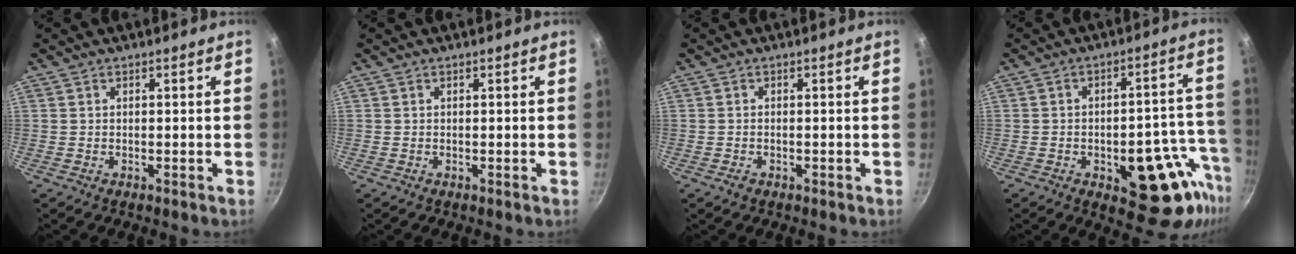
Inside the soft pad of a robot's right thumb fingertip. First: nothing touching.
{"total": 0.0}
{"total": 1.2, "force": [-0.7, 0.8, 0.6], "torque": [-0.011, 0.002, -0.010]}
{"total": 20.3, "force": [-8.8, 9.5, 15.6], "torque": [-0.128, 0.047, -0.116]}